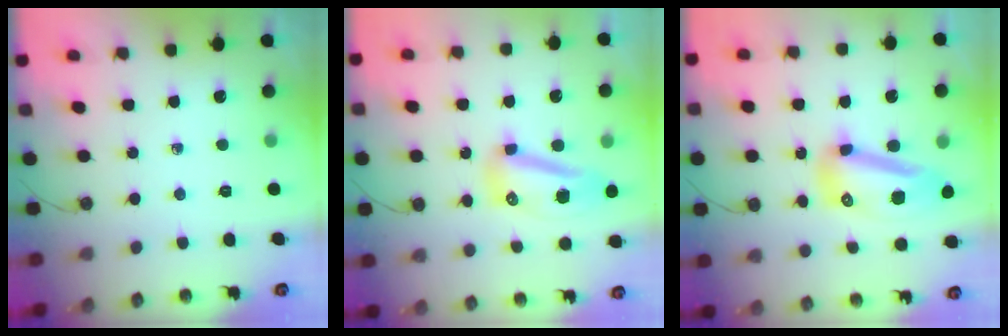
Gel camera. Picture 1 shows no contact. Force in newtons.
{"total": 15.8, "press": 12.7, "slide": 9.5}
{"total": 12.7, "press": 12.6, "slide": 1.4}